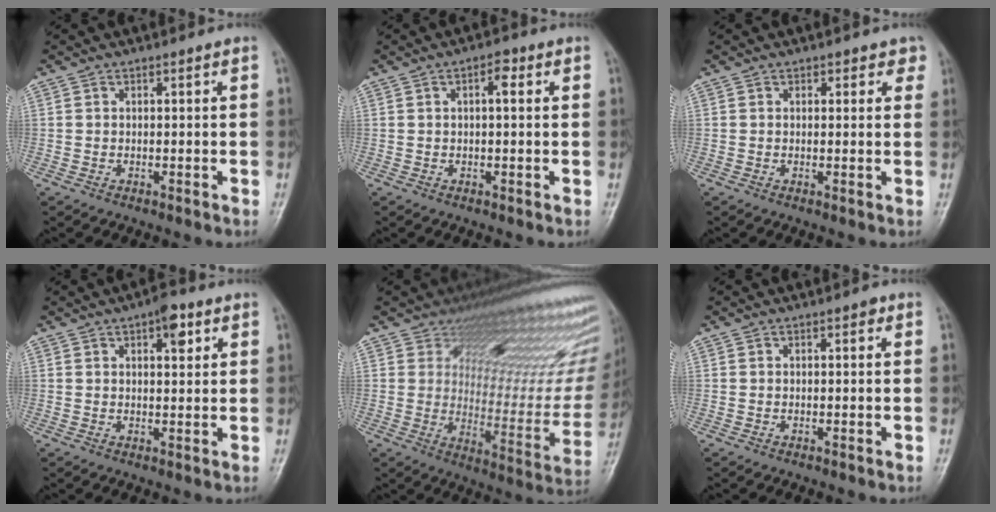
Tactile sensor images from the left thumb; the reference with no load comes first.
{"total": 2.6, "force": [0.7, 1.1, 2.2], "torque": [-0.032, 0.006, 0.006]}
{"total": 2.1, "force": [1.3, 1.5, 0.9], "torque": [0.018, -0.003, 0.010]}
{"total": 4.8, "force": [2.3, 2.1, 3.7], "torque": [-0.036, -0.005, 0.028]}
{"total": 17.3, "force": [13.0, 7.1, 9.1], "torque": [-0.057, -0.099, 0.161]}
{"total": 0.7, "force": [0.2, 0.4, 0.5], "torque": [0.000, 0.002, -0.002]}